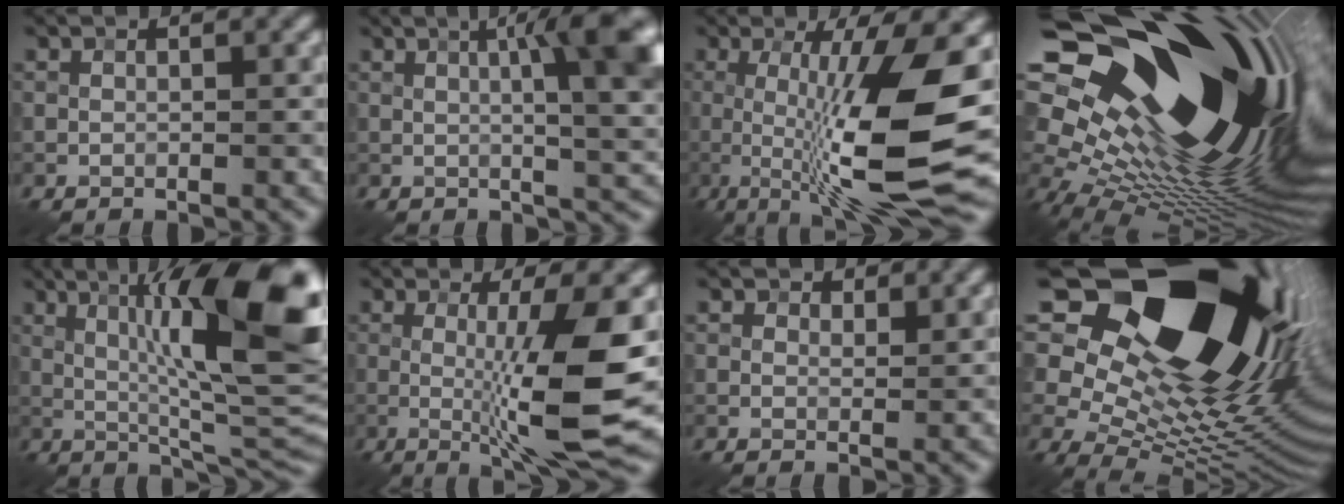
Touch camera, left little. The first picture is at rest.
{"total": 8.8, "force": [1.7, 1.9, 8.4], "torque": [-0.098, 0.020, 0.024]}
{"total": 12.5, "force": [-1.6, 2.7, 12.1], "torque": [-0.195, 0.000, -0.031]}
{"total": 22.1, "force": [6.1, 11.0, 18.2], "torque": [-0.311, 0.029, 0.093]}
{"total": 14.4, "force": [3.0, 2.8, 13.8], "torque": [-0.196, 0.017, 0.050]}
{"total": 10.1, "force": [-0.6, 1.7, 9.9], "torque": [-0.149, -0.015, -0.005]}
{"total": 1.5, "force": [1.2, 0.8, 0.4], "torque": [-0.007, -0.003, 0.015]}
{"total": 22.9, "force": [9.7, 11.6, 17.2], "torque": [-0.288, 0.063, 0.154]}